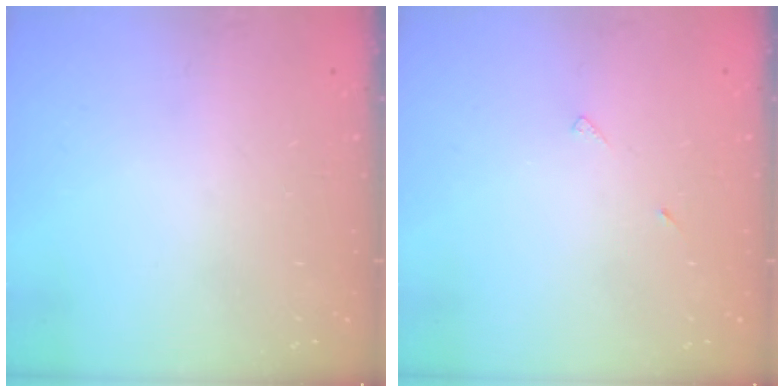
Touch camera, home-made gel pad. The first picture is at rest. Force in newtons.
{"total": 5.0, "press": 5.0, "slide": 0.5}